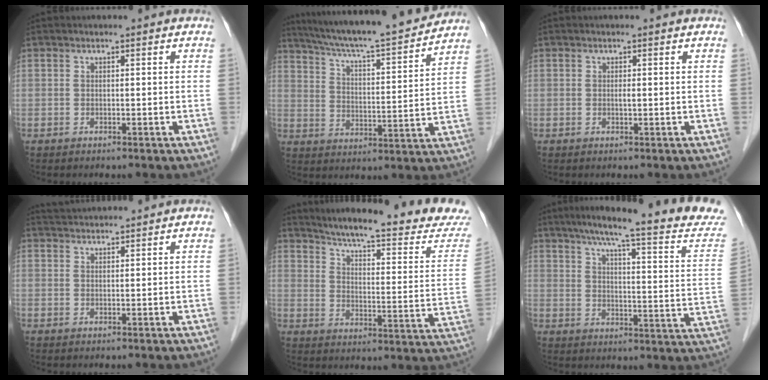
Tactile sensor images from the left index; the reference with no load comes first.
{"total": 18.1, "force": [16.4, 0.1, 7.6], "torque": [-0.128, -0.003, 0.247]}
{"total": 0.5, "force": [0.0, 0.1, 0.5], "torque": [-0.012, 0.000, -0.001]}
{"total": 3.9, "force": [3.8, -0.2, 0.6], "torque": [-0.012, 0.031, 0.068]}
{"total": 23.0, "force": [21.2, 0.9, 8.9], "torque": [-0.127, -0.084, 0.266]}
{"total": 23.7, "force": [20.3, 0.9, 12.0], "torque": [-0.167, -0.048, 0.251]}